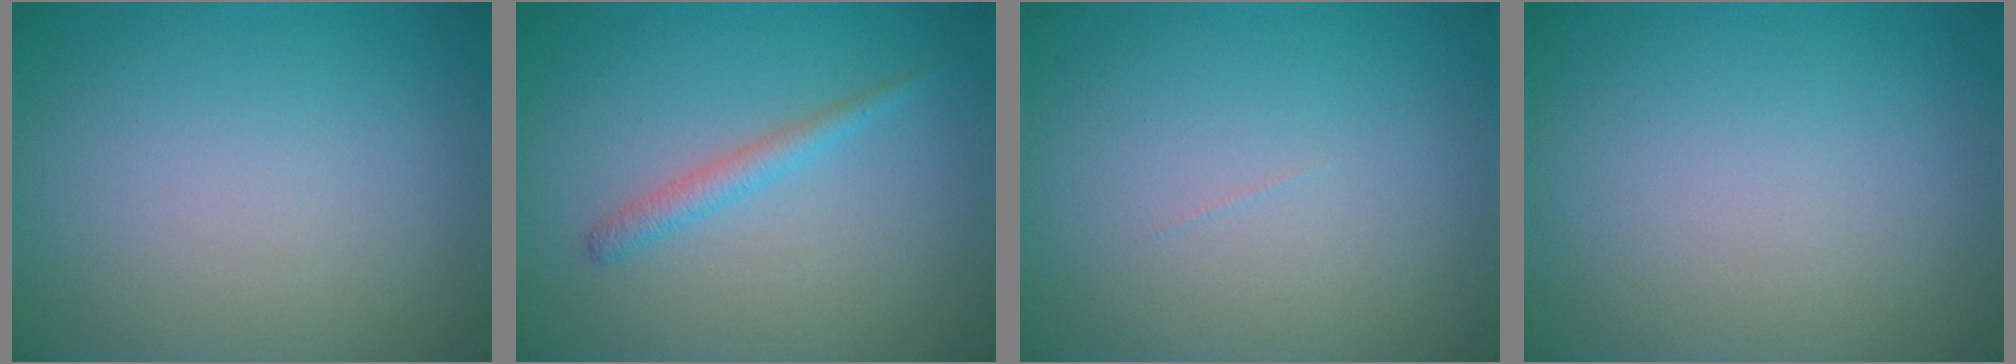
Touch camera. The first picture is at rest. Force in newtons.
{"total": 1.5, "press": 1.5, "slide": 0.2}
{"total": 0.0}
{"total": 0.0}